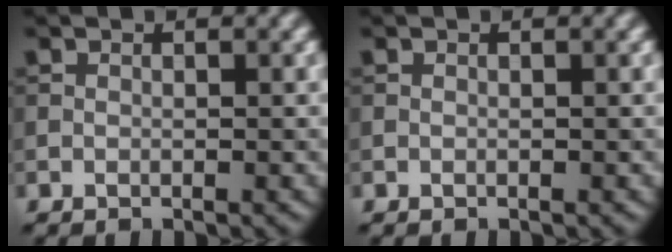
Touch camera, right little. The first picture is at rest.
{"total": 0.0}